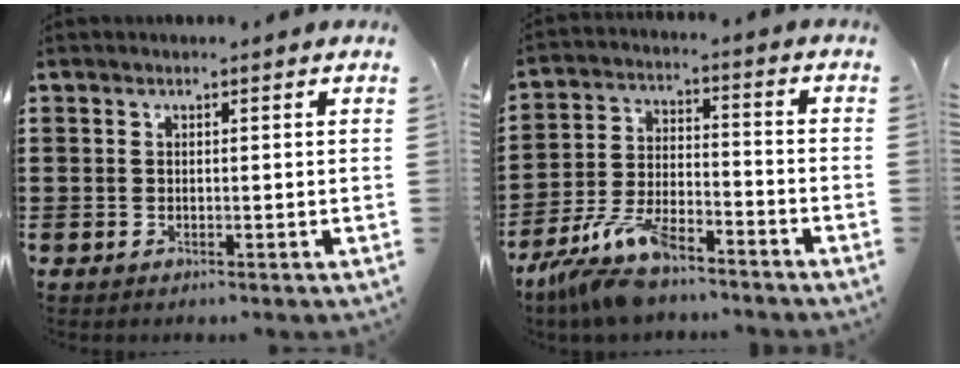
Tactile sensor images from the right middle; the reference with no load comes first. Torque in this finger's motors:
{"motor_torque": [0.77, 0.38, 0.54, 0.10]}